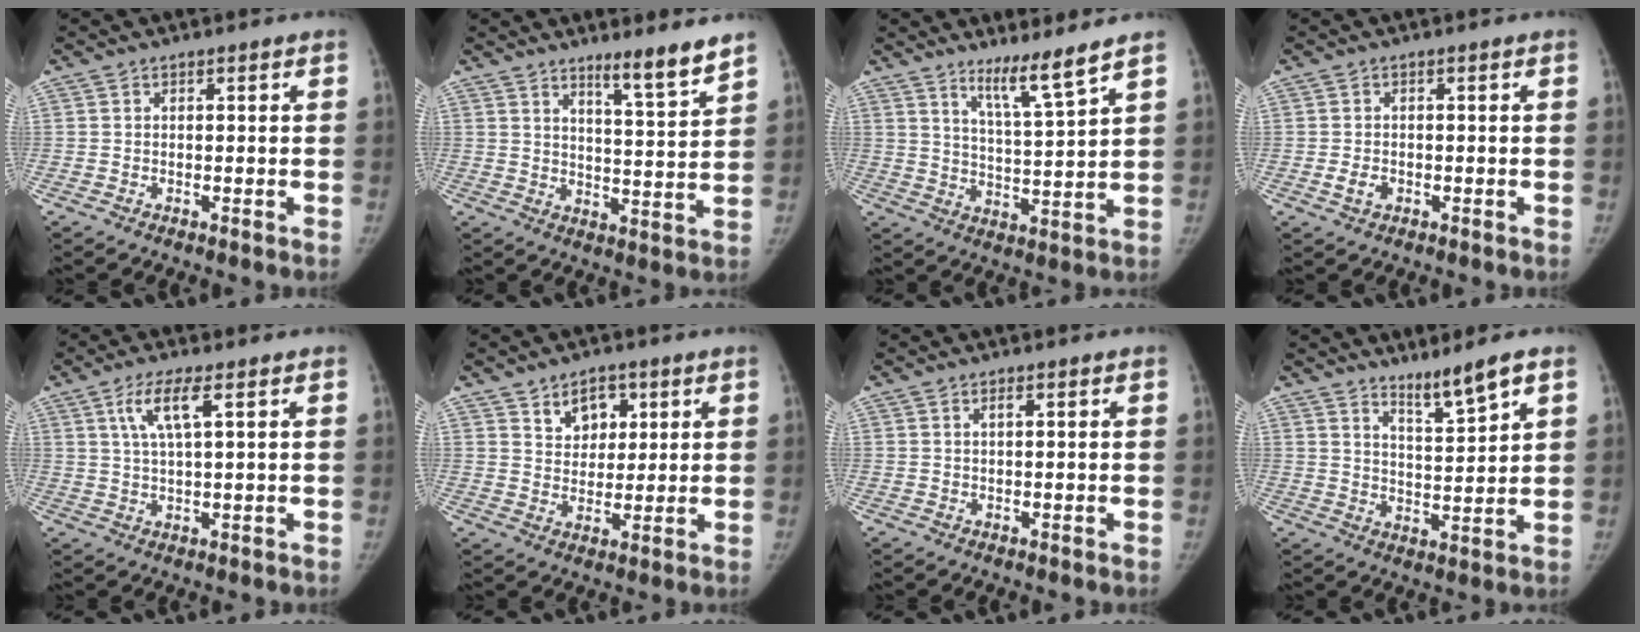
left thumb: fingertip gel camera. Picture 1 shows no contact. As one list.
[{"total": 7.9, "force": [6.2, 0.1, 4.8], "torque": [-0.066, -0.057, 0.098]}, {"total": 7.6, "force": [5.8, -0.6, 4.9], "torque": [-0.081, -0.058, 0.107]}, {"total": 2.1, "force": [-0.7, 1.5, 1.2], "torque": [-0.022, 0.005, -0.010]}, {"total": 5.9, "force": [2.5, 1.0, 5.3], "torque": [-0.116, -0.001, 0.051]}, {"total": 6.5, "force": [3.3, 4.6, 3.3], "torque": [-0.018, -0.018, 0.055]}, {"total": 0.8, "force": [0.4, 0.2, 0.7], "torque": [-0.015, 0.004, 0.006]}, {"total": 6.2, "force": [4.7, -0.1, 4.0], "torque": [-0.066, -0.045, 0.090]}]